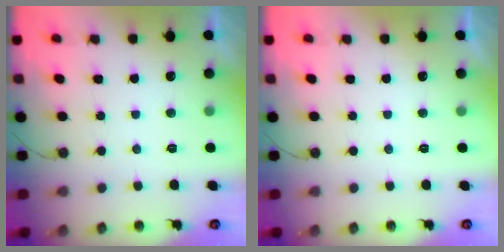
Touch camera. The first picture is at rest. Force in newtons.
{"total": 0.0}